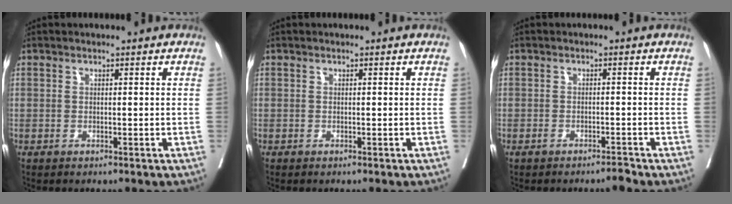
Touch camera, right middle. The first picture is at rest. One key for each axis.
{"total": 0.0}
{"total": 1.5, "fx": -1.3, "fy": 0.0, "fz": 0.6, "tx": -0.008, "ty": -0.001, "tz": -0.025}